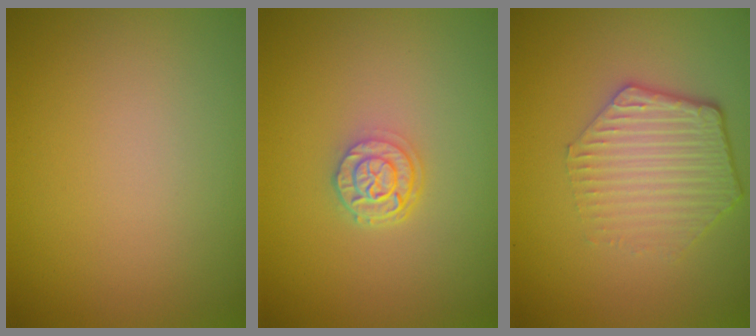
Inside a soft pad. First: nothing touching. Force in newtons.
{"total": 2.6, "press": 2.1, "slide": 1.5}
{"total": 4.3, "press": 3.3, "slide": 2.8}